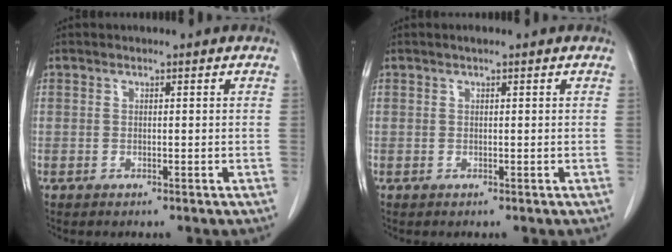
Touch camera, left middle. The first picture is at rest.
{"total": 0.6, "force": [0.4, 0.0, 0.4], "torque": [-0.011, 0.003, 0.006]}